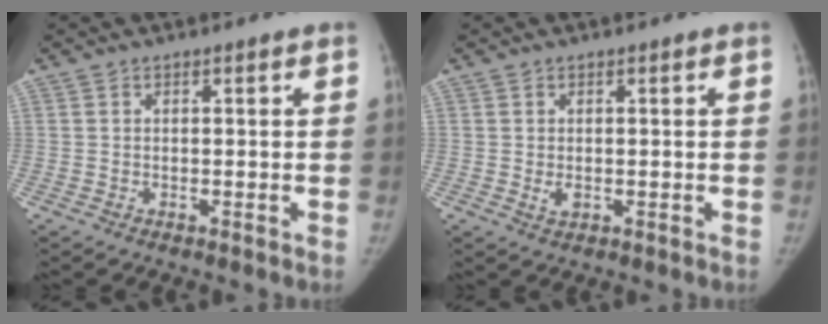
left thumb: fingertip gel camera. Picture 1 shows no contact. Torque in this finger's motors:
{"motor_torque": [0.01, 0.01, -0.02, 0.11, 0.00]}